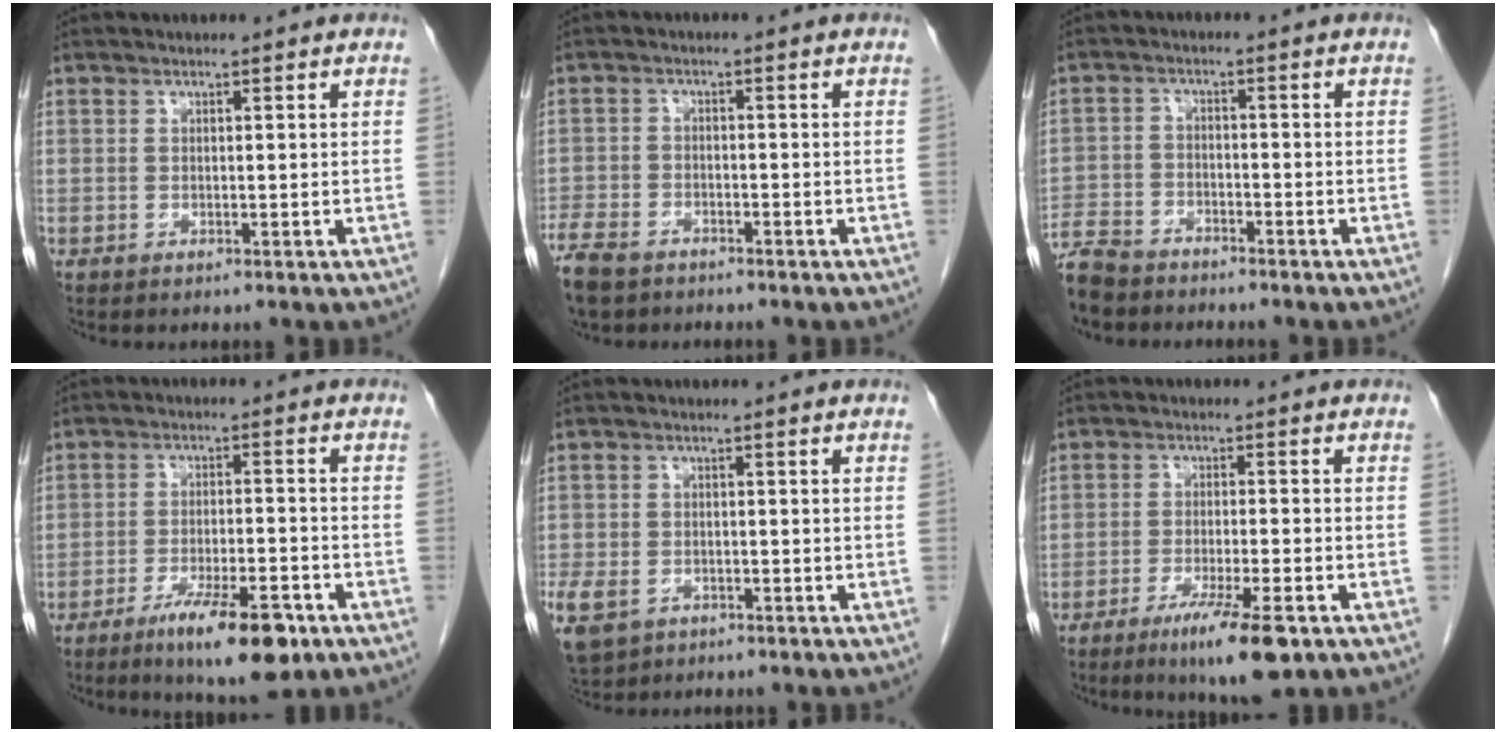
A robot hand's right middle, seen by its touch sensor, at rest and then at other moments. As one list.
[{"total": 7.2, "force": [-5.5, 3.4, 3.0], "torque": [-0.063, -0.009, -0.100]}, {"total": 7.8, "force": [-6.9, 2.9, 2.2], "torque": [-0.044, -0.012, -0.125]}, {"total": 10.6, "force": [-6.5, 2.0, 8.2], "torque": [-0.131, -0.013, -0.098]}, {"total": 10.2, "force": [-5.0, 7.7, 4.6], "torque": [-0.135, -0.009, -0.074]}, {"total": 8.6, "force": [-5.1, 0.6, 6.9], "torque": [-0.115, -0.020, -0.081]}]